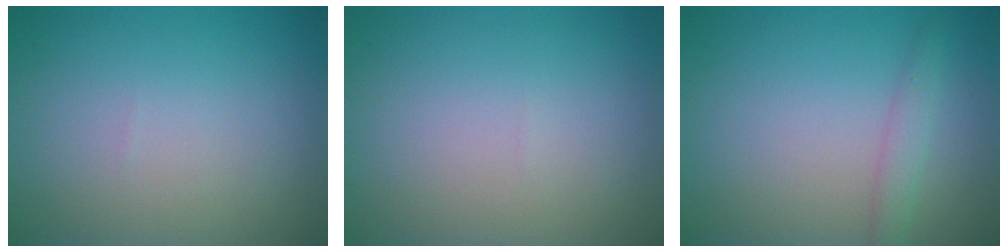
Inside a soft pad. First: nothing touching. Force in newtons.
{"total": 0.0}
{"total": 1.7, "press": 1.7, "slide": 0.1}